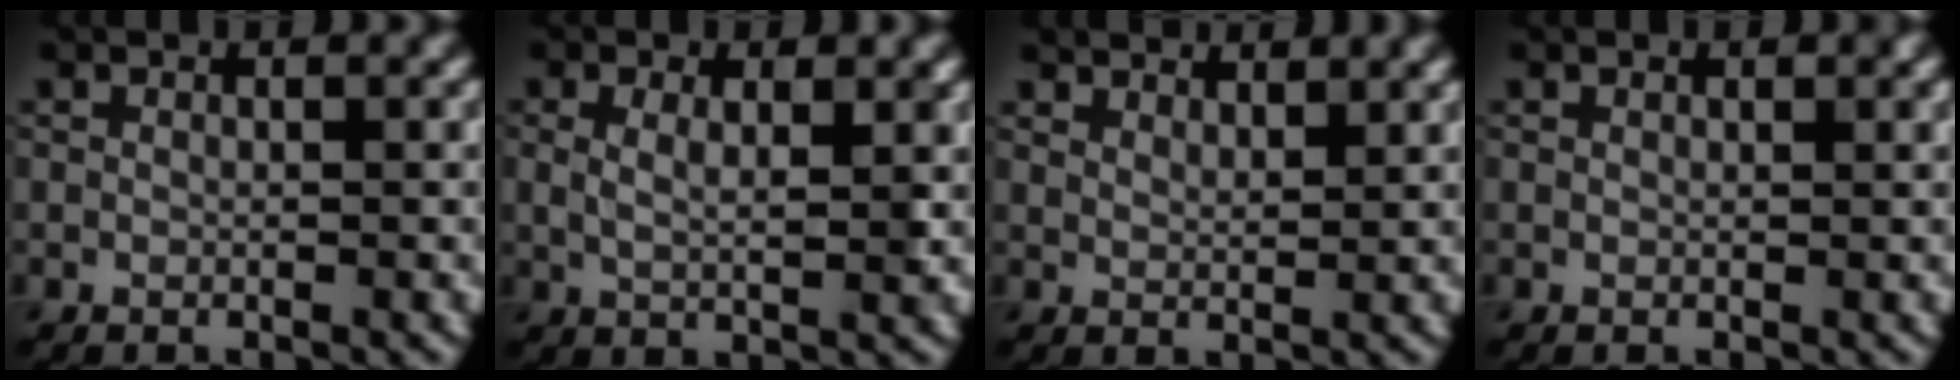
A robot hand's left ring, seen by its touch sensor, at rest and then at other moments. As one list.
[{"total": 2.5, "force": [0.9, 0.9, 2.1], "torque": [-0.034, -0.001, 0.016]}, {"total": 4.3, "force": [3.9, 1.2, 1.4], "torque": [-0.028, -0.002, 0.063]}, {"total": 0.7, "force": [0.4, 0.2, 0.5], "torque": [-0.007, 0.000, 0.007]}]